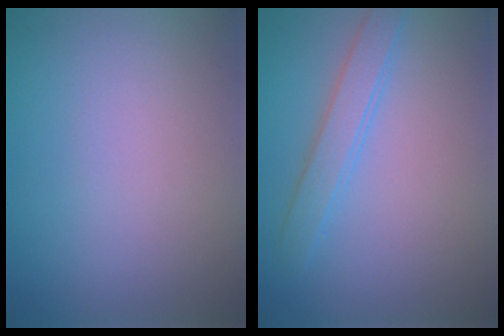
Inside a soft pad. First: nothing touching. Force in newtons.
{"total": 2.3, "press": 2.3, "slide": 0.0}